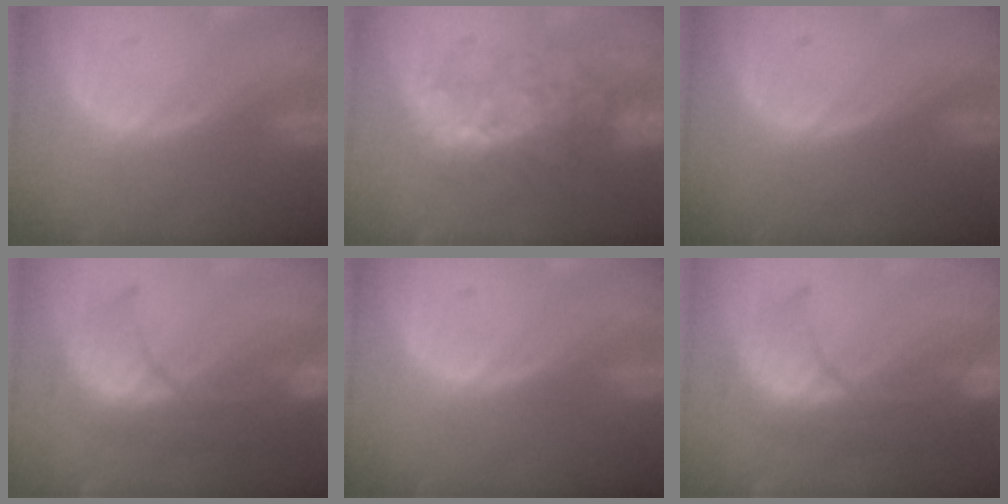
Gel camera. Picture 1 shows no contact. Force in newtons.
{"total": 9.3, "press": 8.4, "slide": 4.1}
{"total": 0.0}
{"total": 10.5, "press": 9.2, "slide": 5.0}
{"total": 0.0}
{"total": 10.5, "press": 9.2, "slide": 5.0}